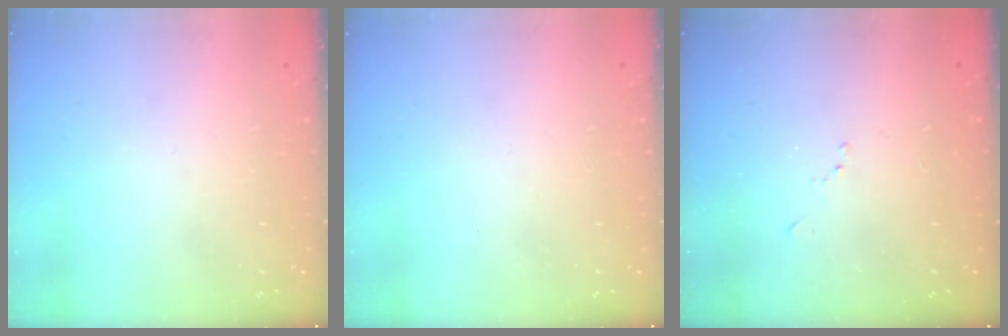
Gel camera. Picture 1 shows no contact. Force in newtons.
{"total": 0.0}
{"total": 5.7, "press": 5.7, "slide": 0.7}